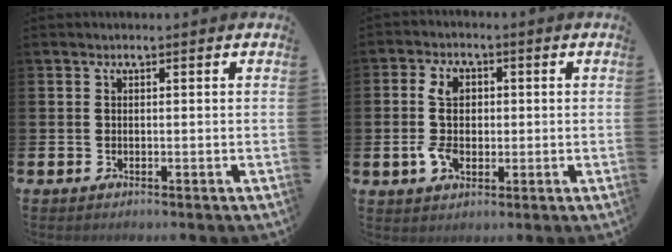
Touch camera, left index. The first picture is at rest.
{"total": 6.4, "force": [0.3, 4.2, 4.8], "torque": [-0.106, 0.009, 0.000]}